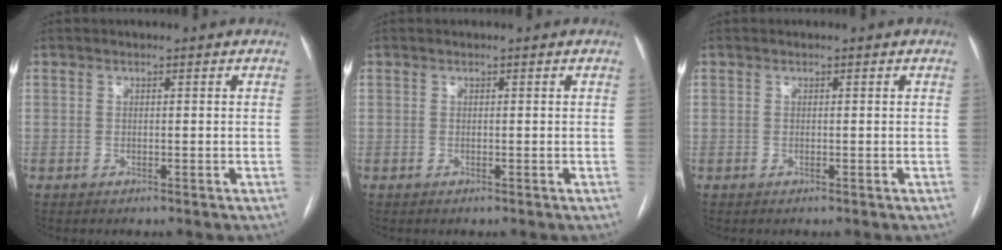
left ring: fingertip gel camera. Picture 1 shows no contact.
{"total": 0.0}
{"total": 0.0}